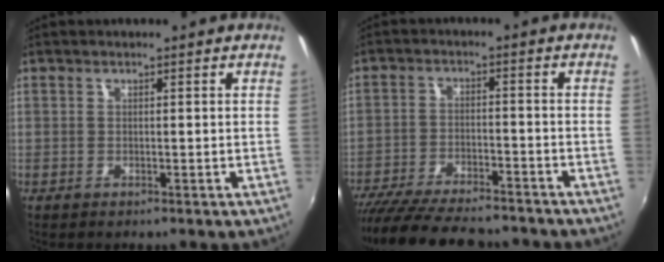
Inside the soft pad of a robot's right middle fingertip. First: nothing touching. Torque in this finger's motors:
{"motor_torque": [1.08, -1.06, 0.46, 0.12]}